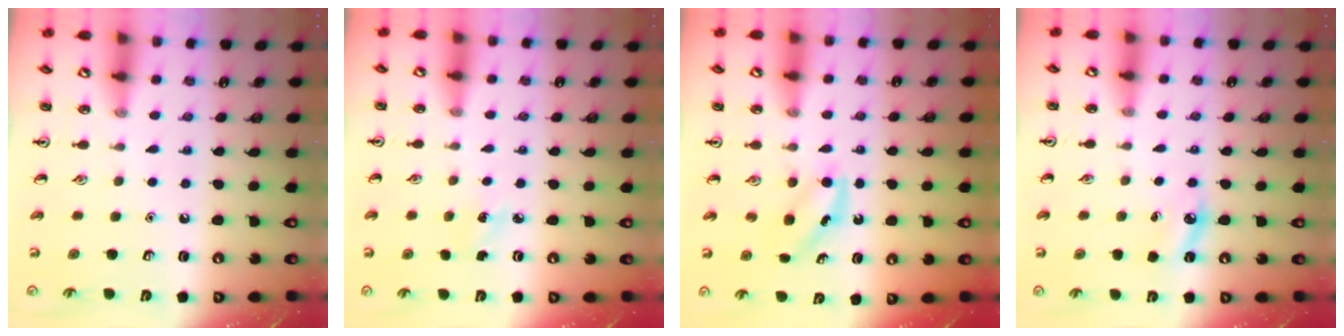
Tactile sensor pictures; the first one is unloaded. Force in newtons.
{"total": 2.8, "press": 2.6, "slide": 1.0}
{"total": 4.4, "press": 4.1, "slide": 1.4}
{"total": 4.5, "press": 4.3, "slide": 1.4}